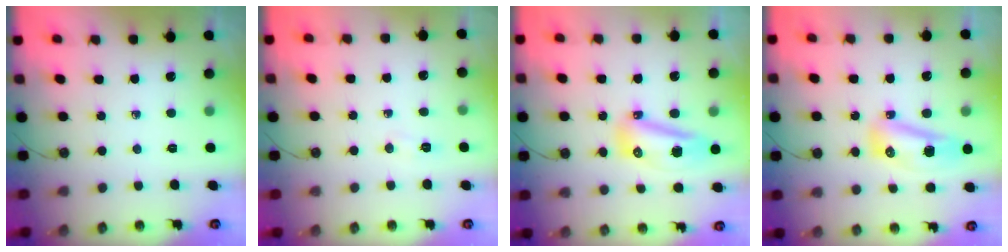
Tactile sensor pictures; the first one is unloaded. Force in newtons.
{"total": 4.1, "press": 4.0, "slide": 0.8}
{"total": 11.2, "press": 10.9, "slide": 2.6}
{"total": 14.8, "press": 11.7, "slide": 8.9}